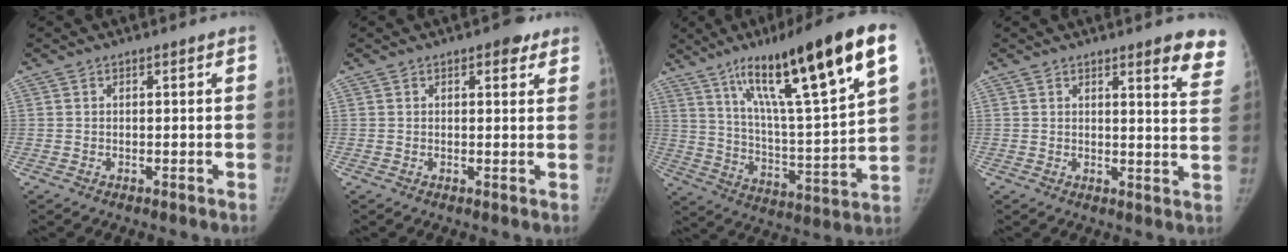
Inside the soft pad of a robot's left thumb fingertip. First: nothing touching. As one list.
[{"total": 3.3, "force": [2.1, 1.6, 2.1], "torque": [-0.011, -0.006, 0.021]}, {"total": 26.4, "force": [13.8, 4.4, 22.0], "torque": [-0.339, -0.030, 0.229]}, {"total": 9.0, "force": [6.7, 1.9, 5.8], "torque": [-0.038, -0.035, 0.064]}]